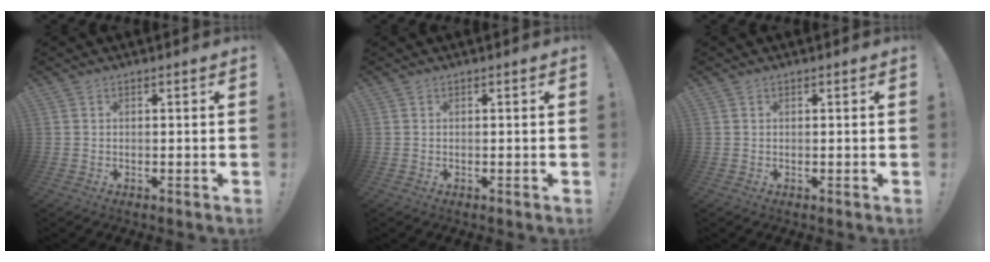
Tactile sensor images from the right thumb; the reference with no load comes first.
{"total": 0.0}
{"total": 0.0}